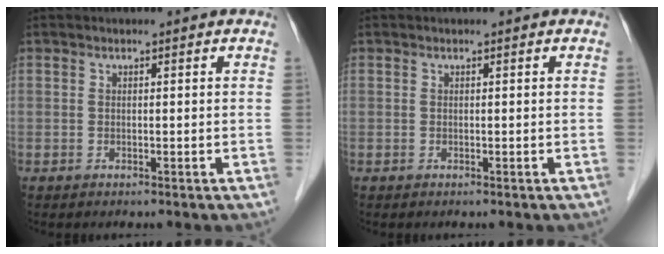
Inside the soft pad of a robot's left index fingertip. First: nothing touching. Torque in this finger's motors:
{"motor_torque": [0.04, -0.02, 0.00, 0.00]}